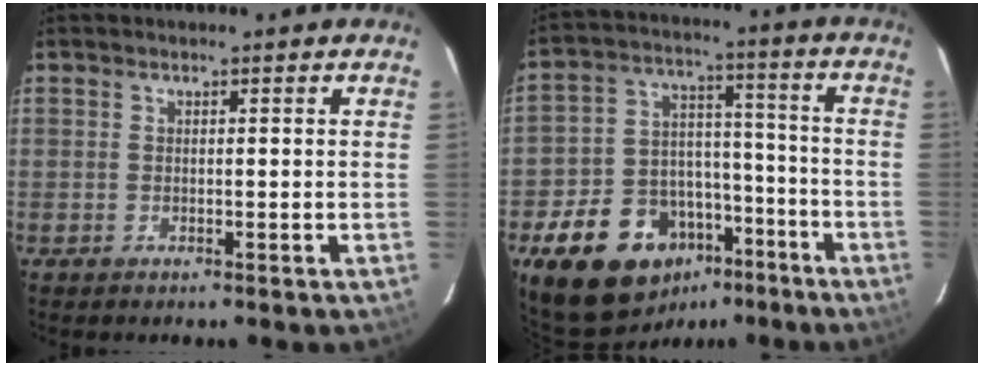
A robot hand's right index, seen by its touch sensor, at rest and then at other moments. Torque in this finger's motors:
{"motor_torque": [1.23, -0.91, 0.16, 0.01]}